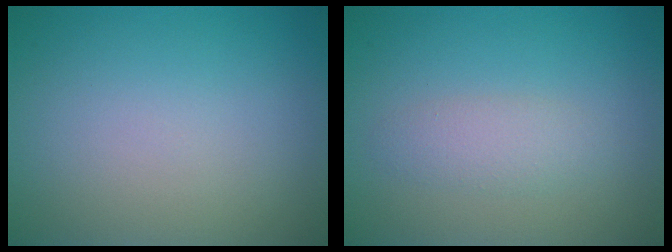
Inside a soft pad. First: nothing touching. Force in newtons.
{"total": 1.9, "press": 1.9, "slide": 0.1}